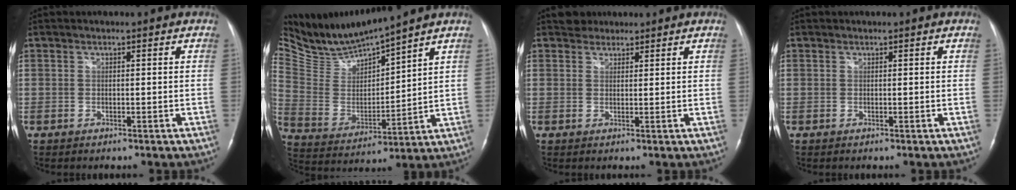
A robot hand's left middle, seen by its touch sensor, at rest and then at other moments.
{"total": 11.4, "force": [11.0, -0.5, 2.6], "torque": [-0.068, -0.010, 0.232]}
{"total": 2.0, "force": [1.7, 1.1, -0.3], "torque": [0.007, 0.007, 0.022]}
{"total": 0.0}